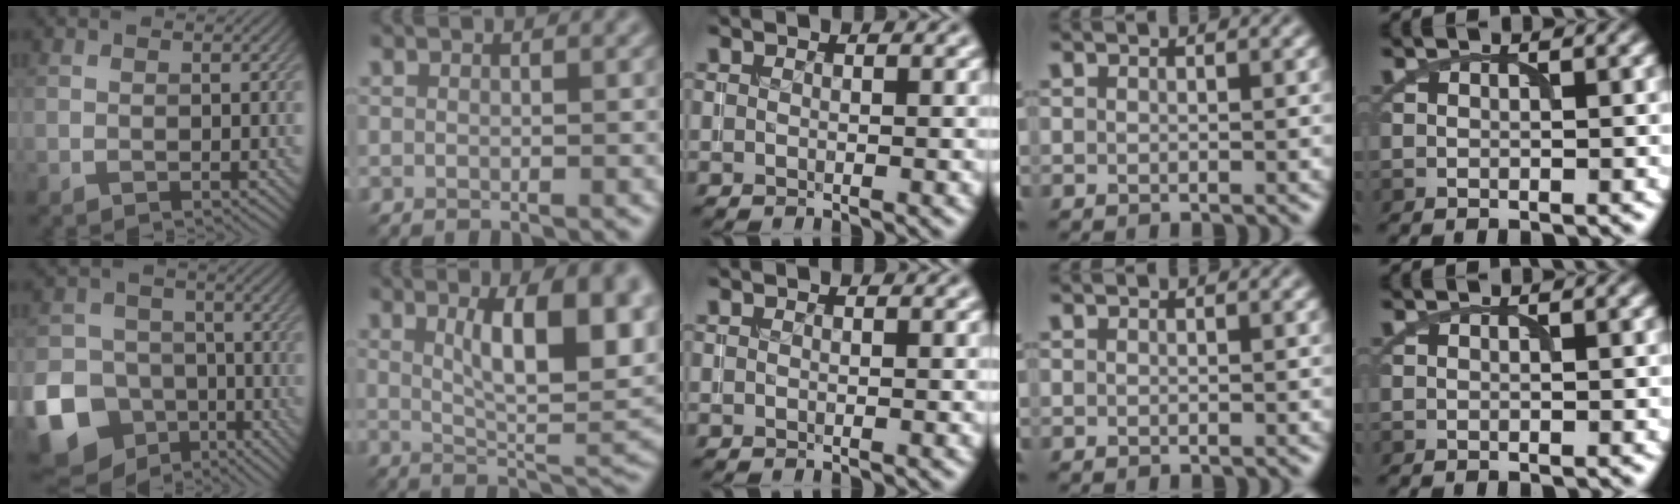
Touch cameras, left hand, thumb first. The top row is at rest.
{"thumb": {"total": 17.5, "force": [-8.7, 14.1, 5.7], "torque": [-0.171, -0.071, -0.154]}, "index": {"total": 10.7, "force": [3.0, 3.7, 9.6], "torque": [-0.128, -0.003, 0.052]}}